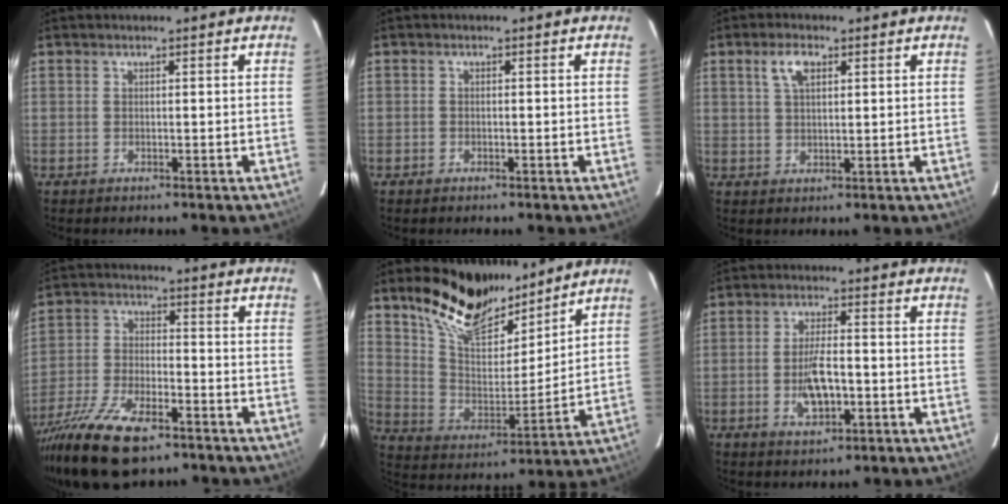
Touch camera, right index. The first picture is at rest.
{"total": 0.7, "force": [-0.5, 0.5, 0.0], "torque": [-0.002, 0.000, -0.011]}
{"total": 4.1, "force": [1.9, 1.8, 3.1], "torque": [-0.059, 0.008, 0.036]}
{"total": 16.6, "force": [-11.4, 6.3, 10.3], "torque": [-0.224, -0.041, -0.210]}
{"total": 18.1, "force": [13.8, 7.5, 8.9], "torque": [-0.181, 0.014, 0.254]}
{"total": 7.0, "force": [-1.9, 2.8, 6.1], "torque": [-0.121, -0.001, -0.029]}